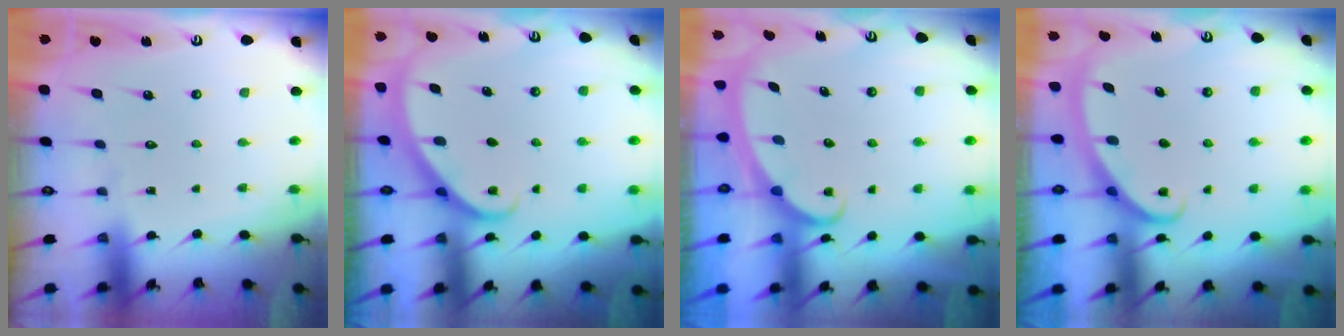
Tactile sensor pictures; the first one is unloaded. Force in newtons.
{"total": 2.2, "press": 2.2, "slide": 0.1}
{"total": 2.3, "press": 2.3, "slide": 0.3}
{"total": 3.0, "press": 3.0, "slide": 0.4}